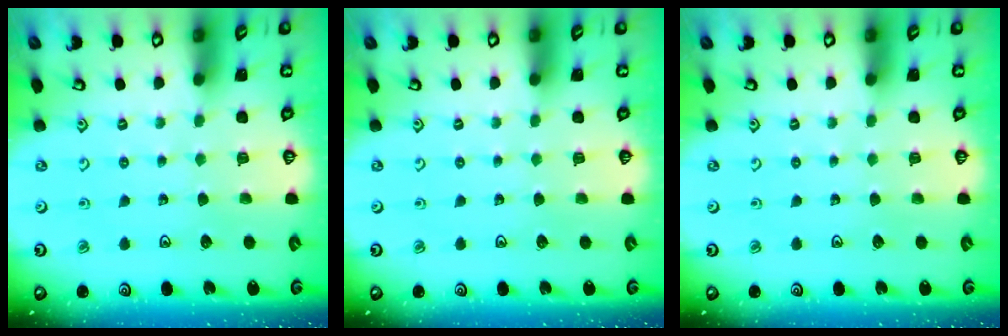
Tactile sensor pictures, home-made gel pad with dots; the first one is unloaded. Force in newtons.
{"total": 0.0}
{"total": 0.0}